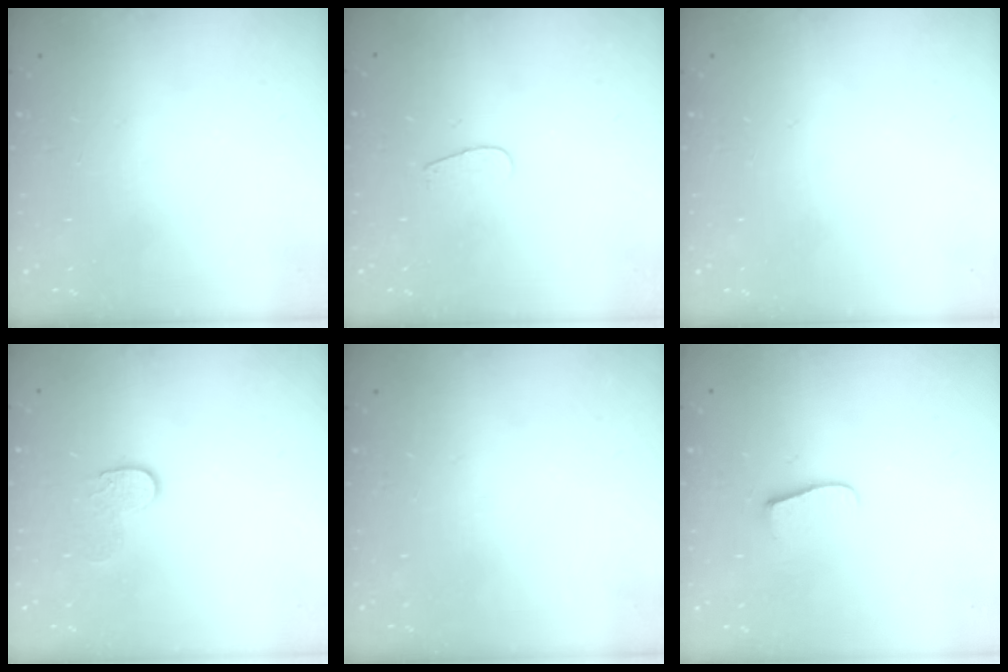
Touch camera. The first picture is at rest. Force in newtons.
{"total": 2.6, "press": 2.5, "slide": 0.3}
{"total": 0.0}
{"total": 7.3, "press": 7.3, "slide": 0.2}
{"total": 0.0}
{"total": 6.5, "press": 6.5, "slide": 0.6}